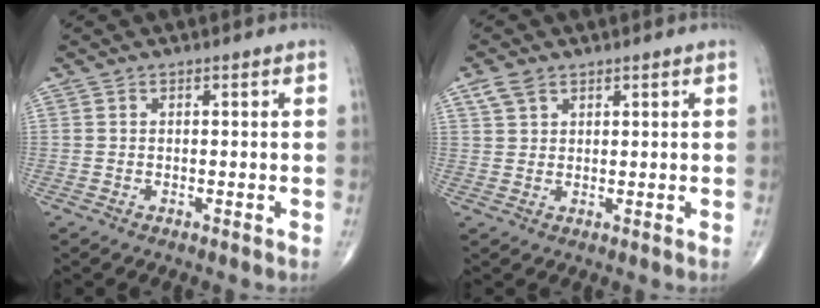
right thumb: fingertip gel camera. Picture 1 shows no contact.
{"total": 3.3, "force": [1.9, 2.1, 1.7], "torque": [-0.033, 0.003, 0.044]}